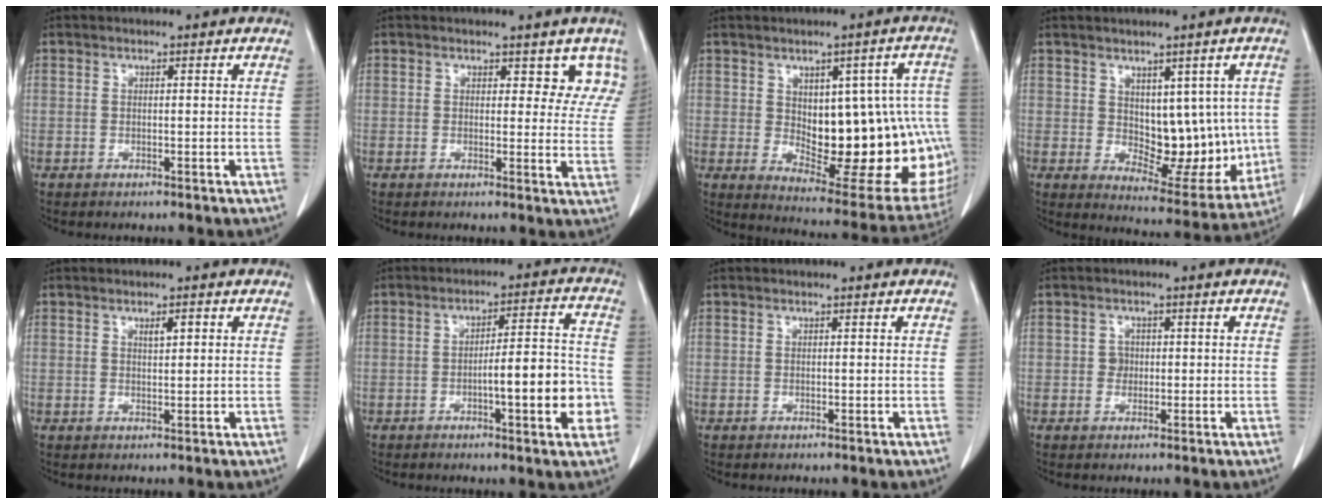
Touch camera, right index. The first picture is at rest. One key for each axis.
{"total": 5.6, "fx": 4.3, "fy": 3.1, "fz": 2.0, "tx": 0.007, "ty": -0.009, "tz": 0.031}
{"total": 22.0, "fx": -1.2, "fy": 8.9, "fz": 20.1, "tx": -0.180, "ty": 0.023, "tz": 0.020}
{"total": 11.4, "fx": 0.8, "fy": 6.5, "fz": 9.4, "tx": -0.105, "ty": -0.001, "tz": 0.036}
{"total": 1.7, "fx": 0.7, "fy": 0.5, "fz": 1.4, "tx": -0.024, "ty": -0.001, "tz": 0.012}
{"total": 10.3, "fx": -3.1, "fy": 1.7, "fz": 9.6, "tx": -0.131, "ty": 0.018, "tz": -0.040}
{"total": 0.0}
{"total": 1.6, "fx": 0.0, "fy": 1.5, "fz": 0.6, "tx": -0.007, "ty": 0.004, "tz": -0.001}